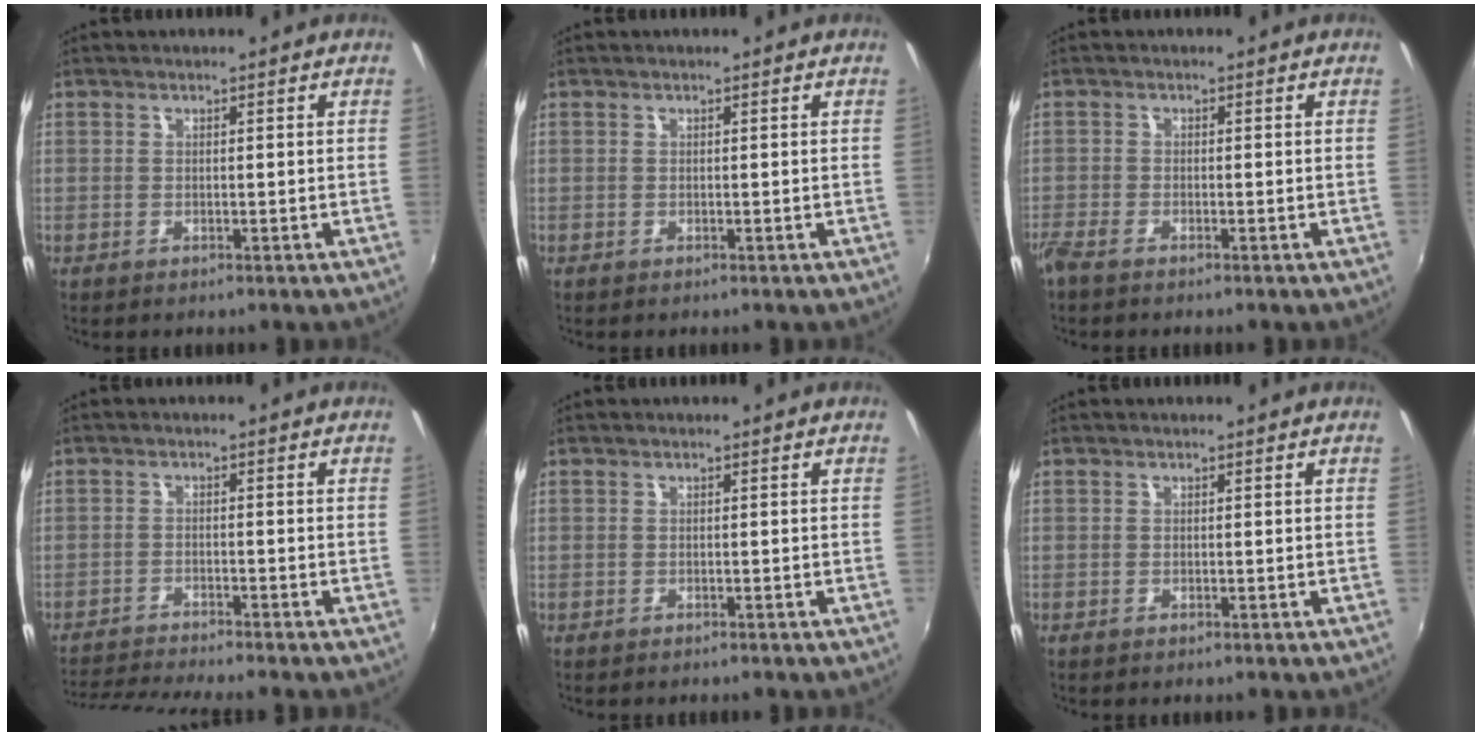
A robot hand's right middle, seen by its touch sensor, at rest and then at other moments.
{"total": 0.0}
{"total": 2.8, "force": [-2.4, 0.6, 1.4], "torque": [-0.039, -0.010, -0.050]}
{"total": 7.2, "force": [-6.8, -1.3, 2.0], "torque": [-0.059, -0.016, -0.120]}
{"total": 0.0}
{"total": 0.0}